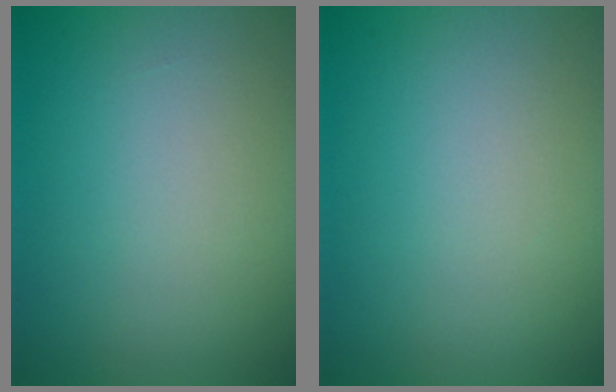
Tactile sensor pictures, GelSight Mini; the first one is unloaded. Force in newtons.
{"total": 0.0}